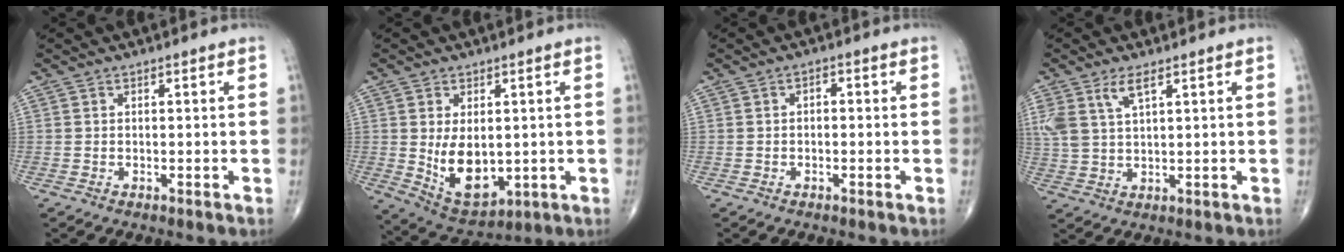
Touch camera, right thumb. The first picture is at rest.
{"total": 10.6, "force": [-0.2, 6.4, 8.5], "torque": [-0.120, -0.016, 0.021]}
{"total": 1.4, "force": [-0.1, 0.9, 1.1], "torque": [-0.013, 0.007, -0.005]}
{"total": 6.4, "force": [3.4, 2.4, 4.9], "torque": [-0.118, -0.006, 0.075]}